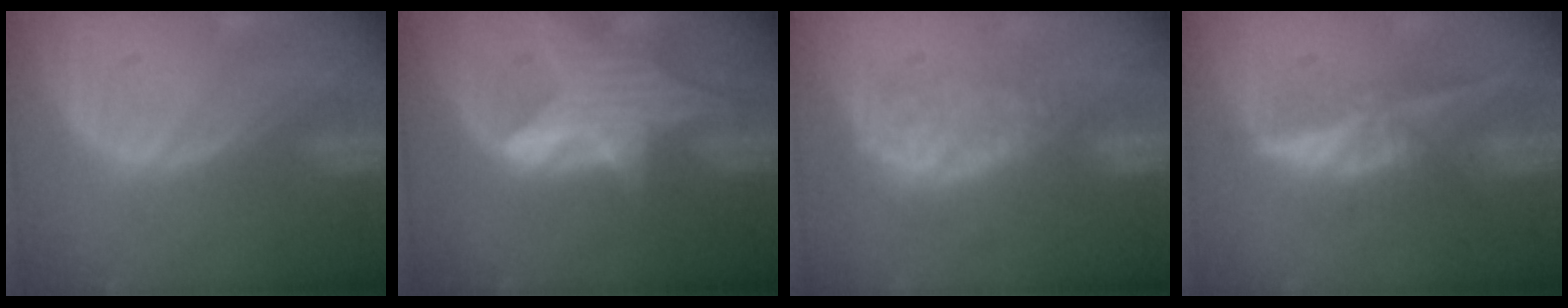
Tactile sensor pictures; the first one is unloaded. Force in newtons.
{"total": 6.6, "press": 6.4, "slide": 1.2}
{"total": 8.7, "press": 7.3, "slide": 4.6}
{"total": 5.4, "press": 5.2, "slide": 1.6}